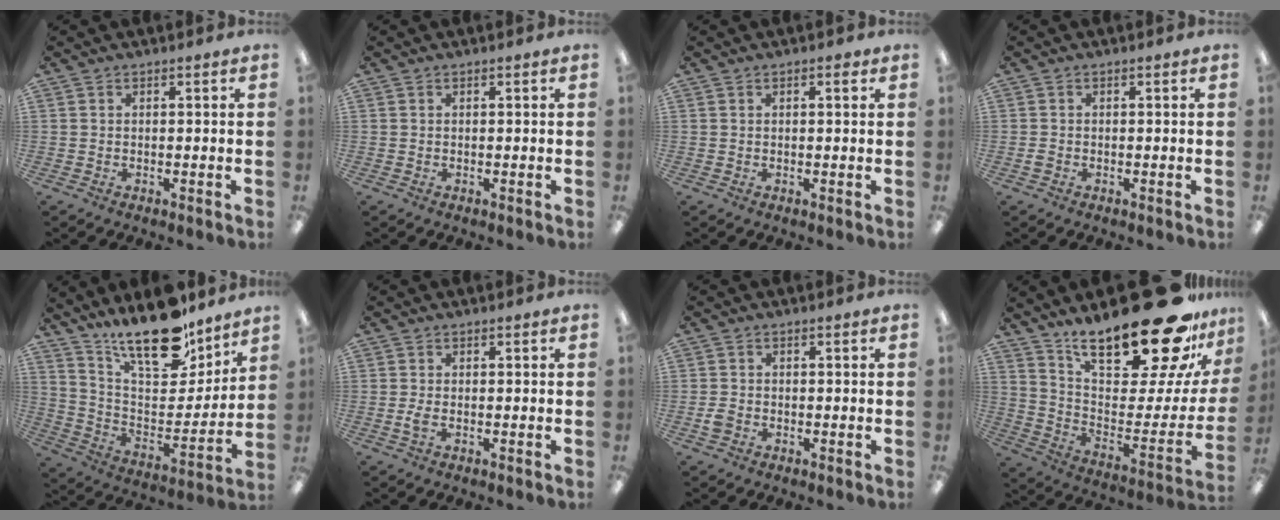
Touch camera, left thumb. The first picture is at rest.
{"total": 0.0}
{"total": 1.6, "force": [0.7, 0.5, 1.3], "torque": [-0.011, -0.003, 0.008]}
{"total": 1.0, "force": [-0.4, 0.7, 0.6], "torque": [-0.011, 0.003, -0.009]}
{"total": 20.9, "force": [16.7, 7.3, 10.2], "torque": [-0.172, -0.117, 0.291]}
{"total": 2.0, "force": [-0.3, 0.8, 1.8], "torque": [-0.047, -0.002, -0.011]}
{"total": 2.0, "force": [-0.8, 1.5, 1.1], "torque": [-0.019, 0.003, -0.014]}
{"total": 28.5, "force": [21.0, 8.8, 17.3], "torque": [-0.244, -0.153, 0.352]}